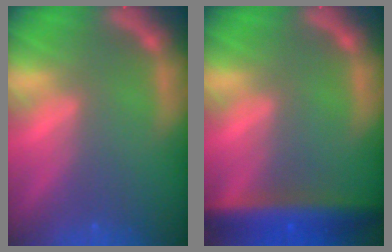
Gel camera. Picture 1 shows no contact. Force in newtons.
{"total": 6.4}